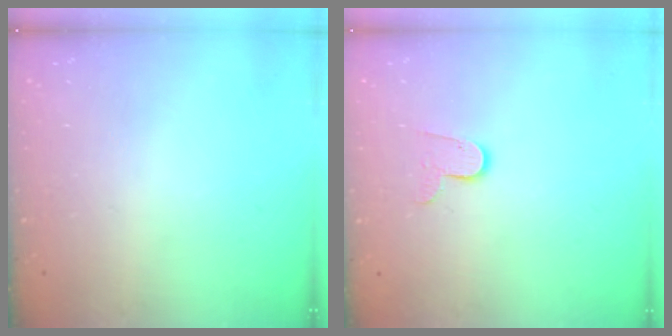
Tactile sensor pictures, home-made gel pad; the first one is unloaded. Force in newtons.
{"total": 7.2, "press": 7.2, "slide": 0.3}